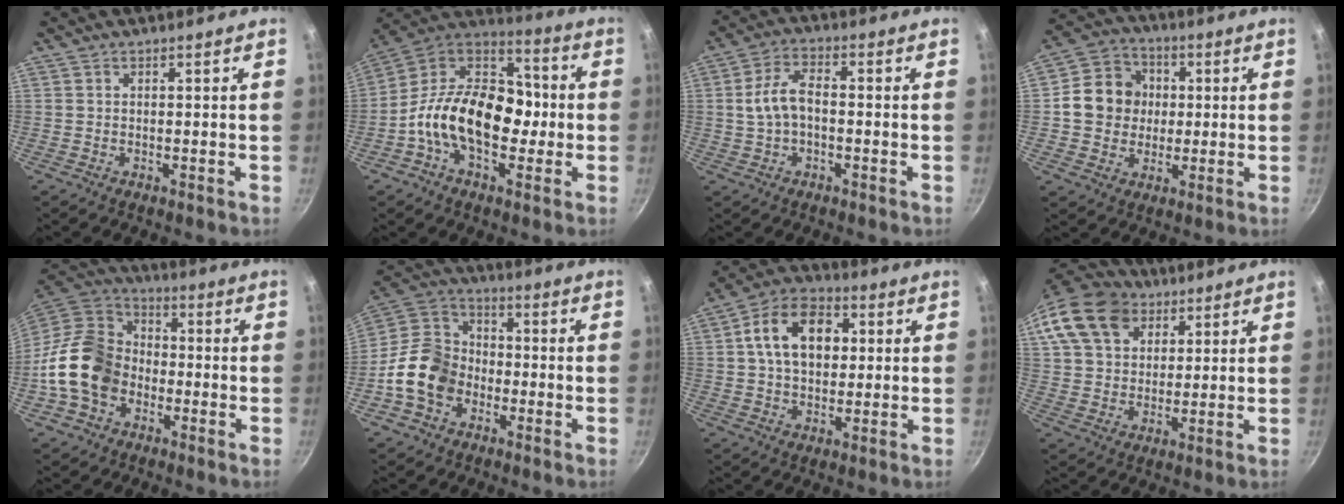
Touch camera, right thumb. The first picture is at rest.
{"total": 20.4, "force": [-3.1, 13.4, 15.1], "torque": [-0.205, 0.053, -0.075]}
{"total": 7.0, "force": [-0.6, 3.9, 5.7], "torque": [-0.107, 0.028, -0.015]}
{"total": 11.3, "force": [0.8, 10.2, 4.9], "torque": [-0.052, 0.018, 0.002]}
{"total": 15.8, "force": [-4.1, 12.3, 9.1], "torque": [-0.143, 0.042, -0.093]}
{"total": 13.4, "force": [-4.4, 10.4, 7.3], "torque": [-0.104, 0.041, -0.100]}
{"total": 13.7, "force": [2.6, 9.4, 9.5], "torque": [-0.130, 0.018, 0.029]}
{"total": 18.4, "force": [9.4, 13.1, 8.9], "torque": [-0.176, 0.011, 0.169]}